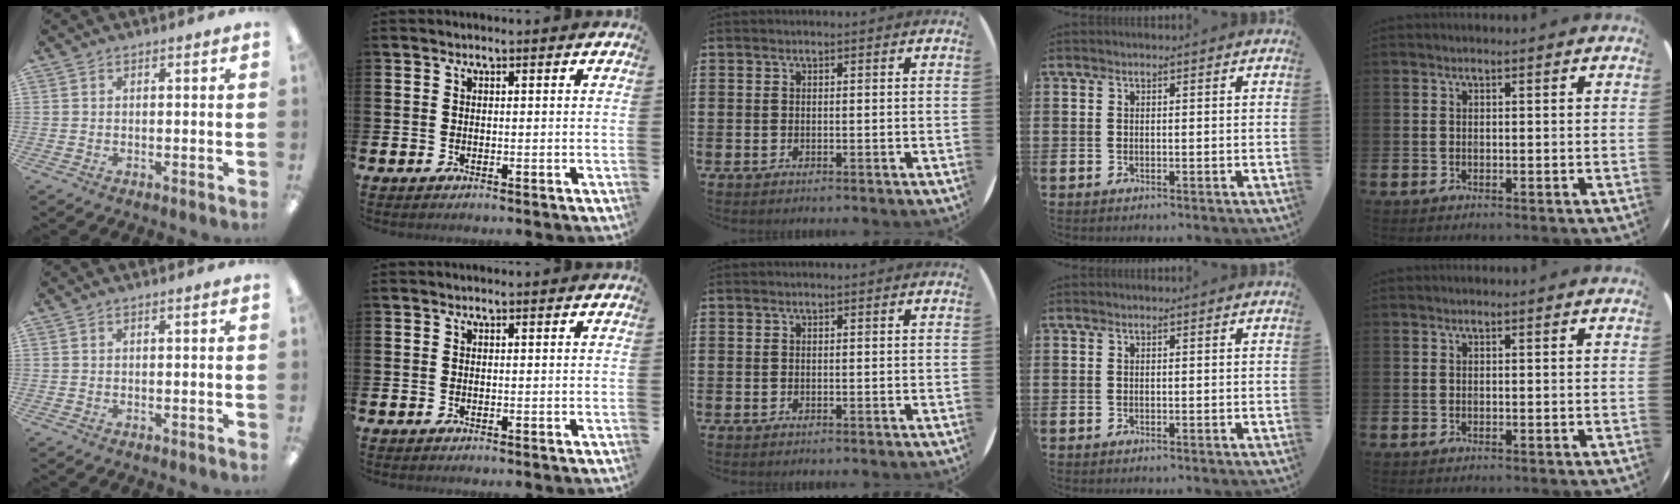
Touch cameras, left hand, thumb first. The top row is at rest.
{}